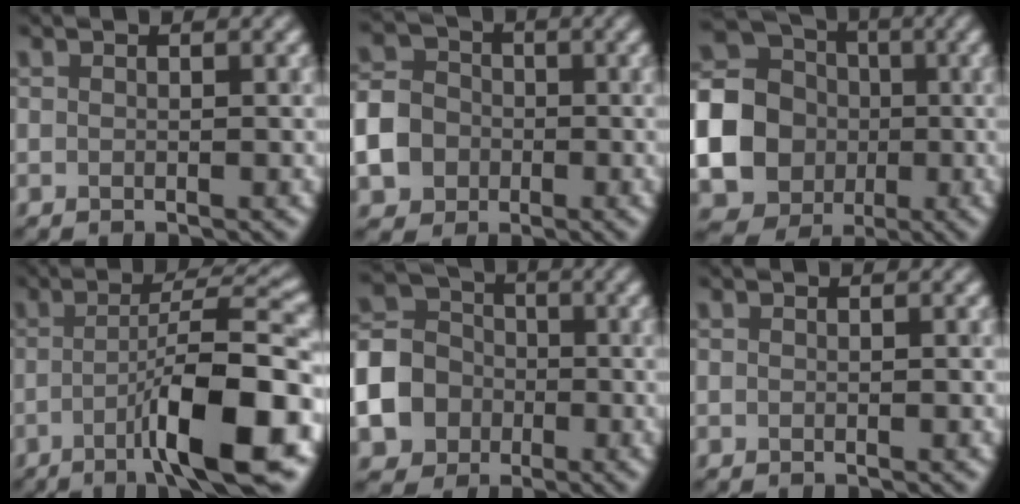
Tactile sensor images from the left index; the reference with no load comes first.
{"total": 7.1, "force": [-2.1, 6.2, 2.8], "torque": [-0.062, -0.020, -0.059]}
{"total": 24.3, "force": [-2.5, 23.2, 6.7], "torque": [-0.196, -0.013, -0.098]}
{"total": 10.6, "force": [-3.6, 1.9, 9.8], "torque": [-0.133, 0.013, -0.063]}
{"total": 10.4, "force": [-3.5, 9.2, 3.5], "torque": [-0.095, -0.033, -0.086]}
{"total": 0.0}